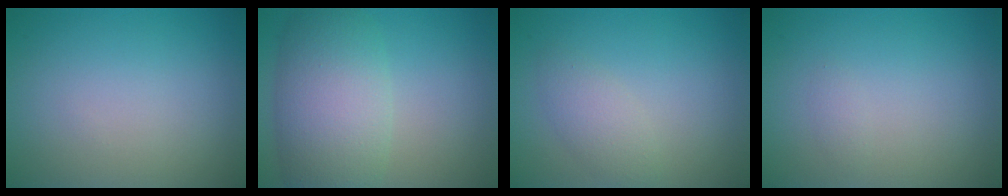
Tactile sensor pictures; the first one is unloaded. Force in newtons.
{"total": 7.4, "press": 7.4, "slide": 0.4}
{"total": 2.1, "press": 2.1, "slide": 0.1}
{"total": 0.6, "press": 0.6, "slide": 0.0}